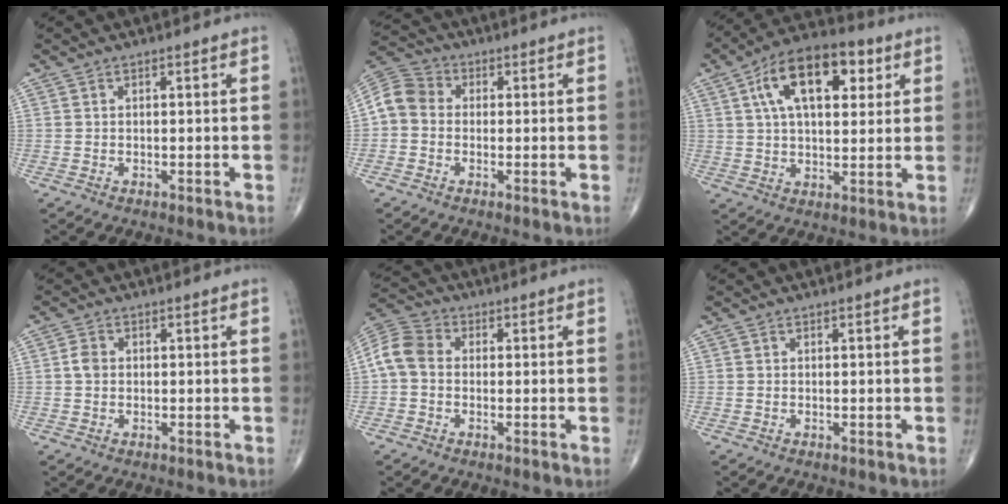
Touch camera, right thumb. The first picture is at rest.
{"total": 7.1, "force": [-0.4, 6.0, 3.7], "torque": [-0.061, 0.023, -0.023]}
{"total": 16.6, "force": [6.0, 8.5, 13.0], "torque": [-0.188, 0.005, 0.093]}
{"total": 2.3, "force": [0.1, 1.8, 1.4], "torque": [-0.023, 0.003, -0.002]}
{"total": 7.2, "force": [-0.1, 5.6, 4.6], "torque": [-0.088, 0.022, -0.015]}
{"total": 0.0}